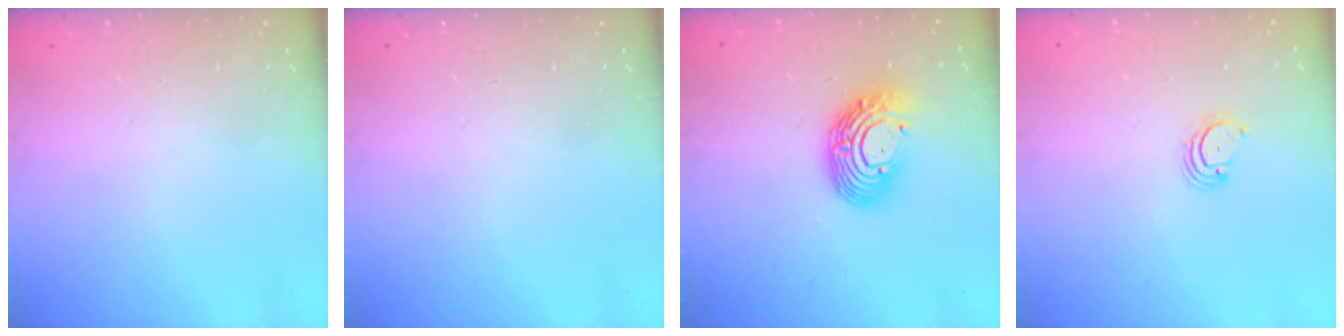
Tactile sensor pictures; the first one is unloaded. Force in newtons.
{"total": 0.0}
{"total": 13.2, "press": 13.2, "slide": 0.8}
{"total": 2.7, "press": 2.7, "slide": 0.3}